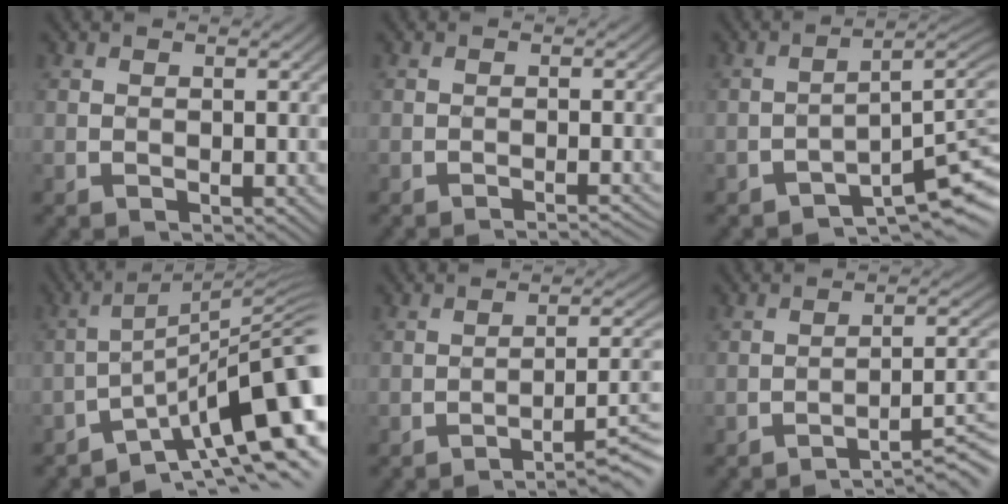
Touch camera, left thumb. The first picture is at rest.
{"total": 2.4, "force": [-1.9, 0.3, 1.5], "torque": [-0.010, 0.009, -0.036]}
{"total": 6.6, "force": [-4.3, 1.3, 4.8], "torque": [-0.063, 0.004, -0.069]}
{"total": 13.8, "force": [-6.1, 3.1, 12.0], "torque": [-0.192, 0.007, -0.100]}
{"total": 6.6, "force": [-3.8, 1.2, 5.3], "torque": [-0.074, 0.013, -0.058]}
{"total": 6.5, "force": [-4.3, 1.1, 4.7], "torque": [-0.065, 0.016, -0.069]}